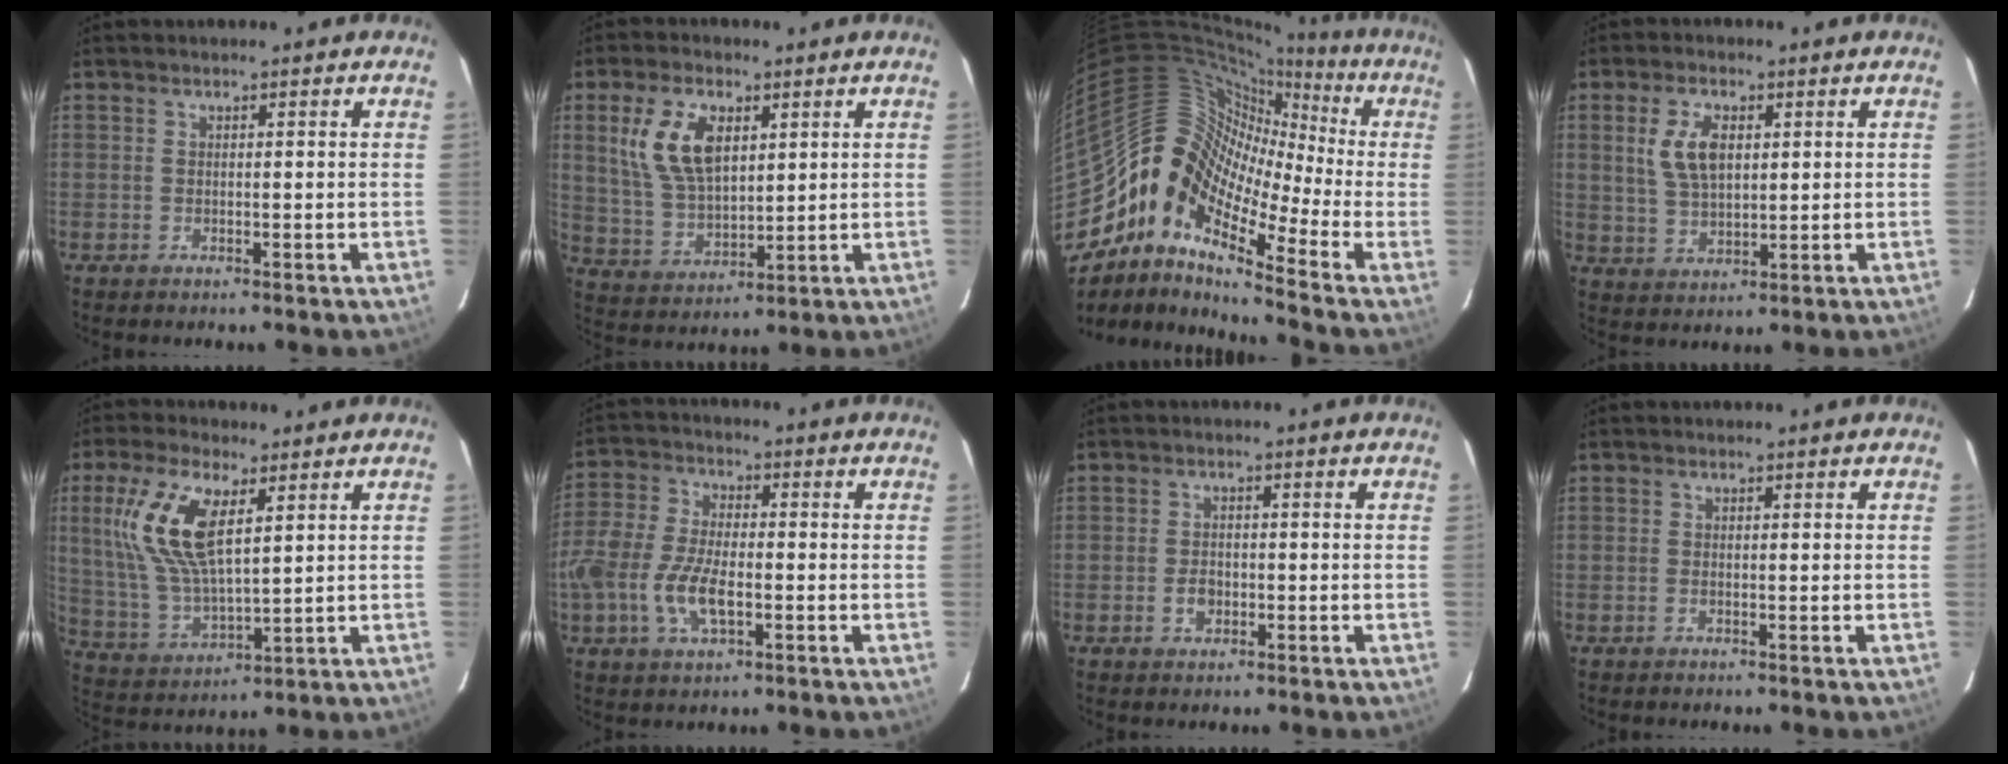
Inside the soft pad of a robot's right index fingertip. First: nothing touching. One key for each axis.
{"total": 11.8, "fx": 4.1, "fy": 6.5, "fz": 9.0, "tx": -0.180, "ty": 0.010, "tz": 0.091}
{"total": 14.6, "fx": -5.0, "fy": 9.3, "fz": 10.1, "tx": -0.164, "ty": 0.012, "tz": -0.124}
{"total": 7.5, "fx": 2.0, "fy": 4.1, "fz": 6.0, "tx": -0.122, "ty": 0.007, "tz": 0.044}
{"total": 15.0, "fx": 5.3, "fy": 6.1, "fz": 12.6, "tx": -0.257, "ty": 0.008, "tz": 0.114}
{"total": 12.1, "fx": -3.8, "fy": 5.8, "fz": 9.9, "tx": -0.219, "ty": -0.001, "tz": -0.076}
{"total": 3.0, "fx": -1.0, "fy": 2.1, "fz": 1.9, "tx": -0.037, "ty": 0.002, "tz": -0.017}
{"total": 0.7, "fx": -0.3, "fy": 0.3, "fz": 0.5, "tx": -0.012, "ty": -0.001, "tz": -0.006}